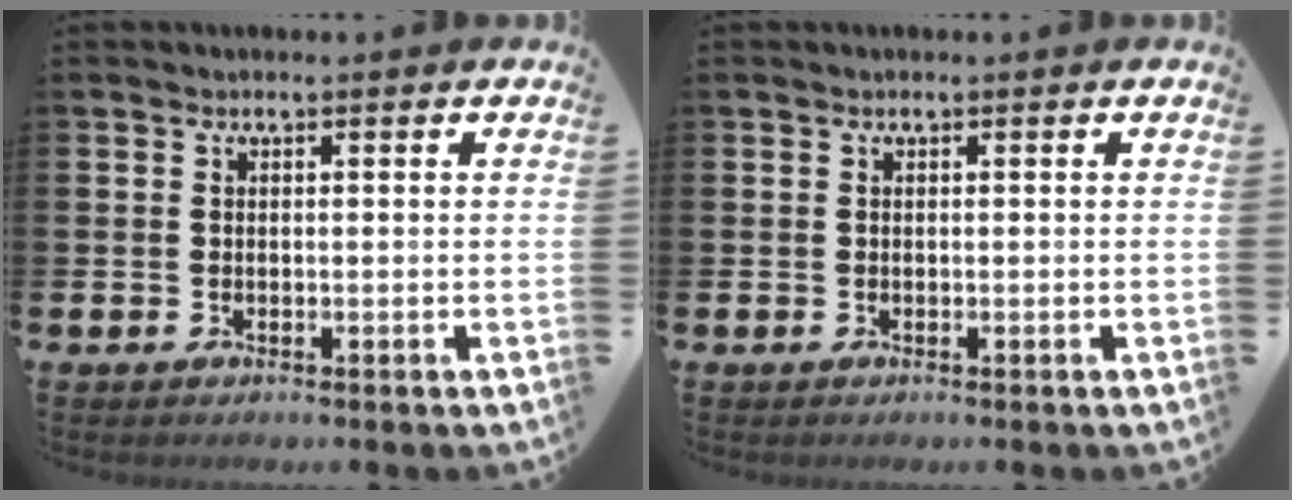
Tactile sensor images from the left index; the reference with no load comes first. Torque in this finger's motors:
{"motor_torque": [-0.22, 0.18, 0.00, 0.02]}